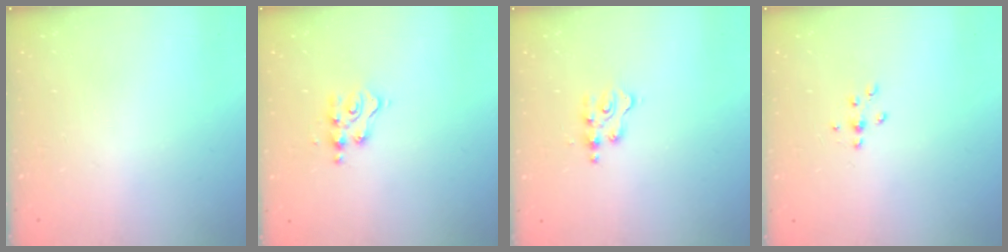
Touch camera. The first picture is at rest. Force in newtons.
{"total": 4.4, "press": 4.4, "slide": 0.4}
{"total": 3.7, "press": 3.7, "slide": 0.6}
{"total": 3.4, "press": 3.3, "slide": 1.0}